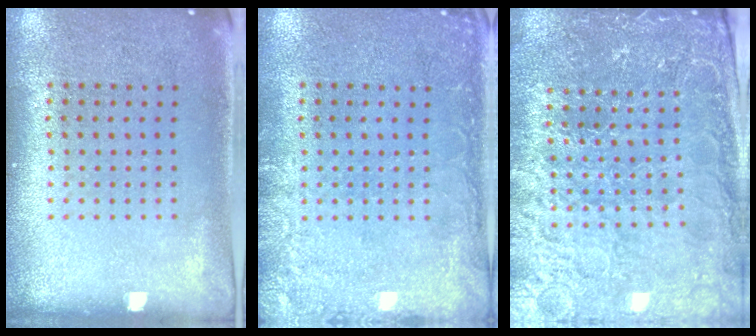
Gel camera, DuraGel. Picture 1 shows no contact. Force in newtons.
{"total": 2.6, "press": 2.6, "slide": 0.3}
{"total": 4.6, "press": 4.3, "slide": 1.4}